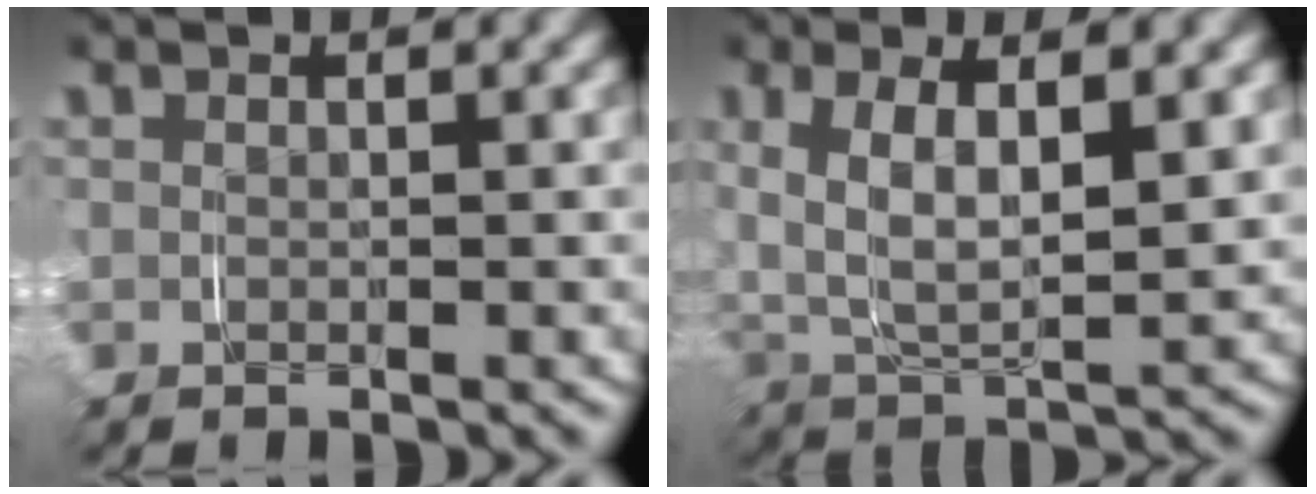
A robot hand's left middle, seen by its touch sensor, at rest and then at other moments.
{"total": 6.3, "force": [1.1, 3.3, 5.2], "torque": [-0.115, -0.008, 0.025]}